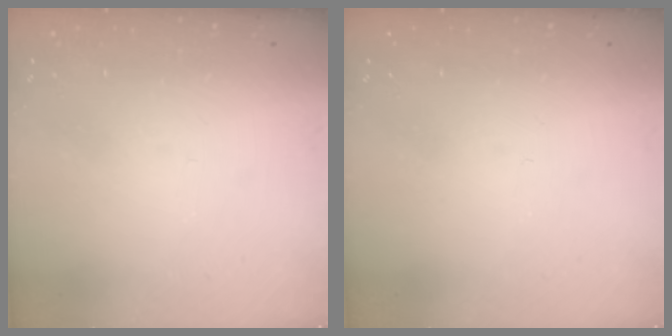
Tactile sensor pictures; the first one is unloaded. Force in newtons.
{"total": 0.0}